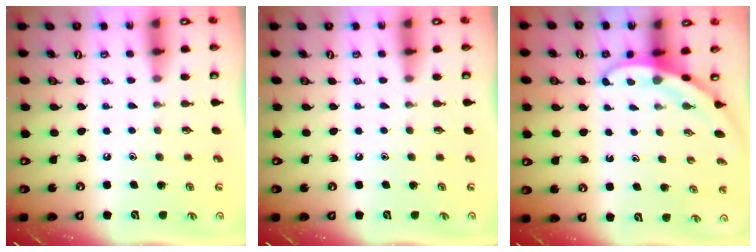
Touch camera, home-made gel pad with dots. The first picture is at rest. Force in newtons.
{"total": 0.0}
{"total": 3.3, "press": 3.3, "slide": 0.1}